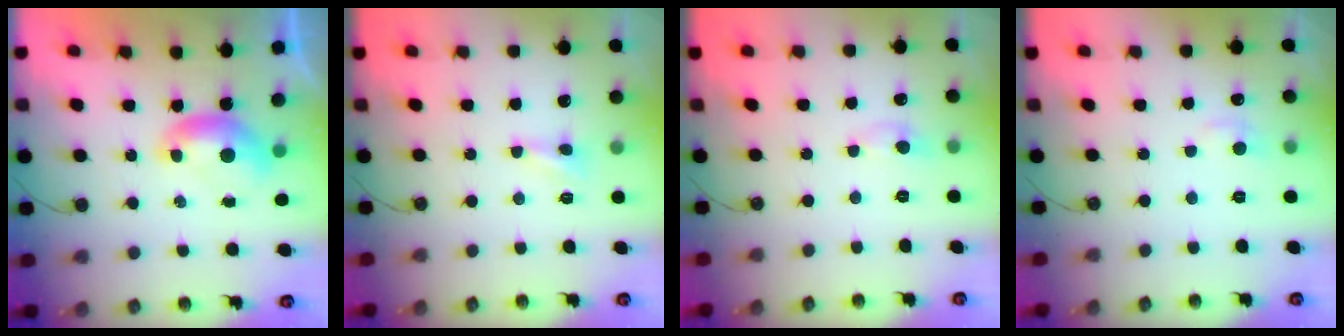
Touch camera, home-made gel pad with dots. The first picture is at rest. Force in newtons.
{"total": 2.4, "press": 2.3, "slide": 0.4}
{"total": 0.9, "press": 0.8, "slide": 0.4}
{"total": 0.9, "press": 0.5, "slide": 0.8}